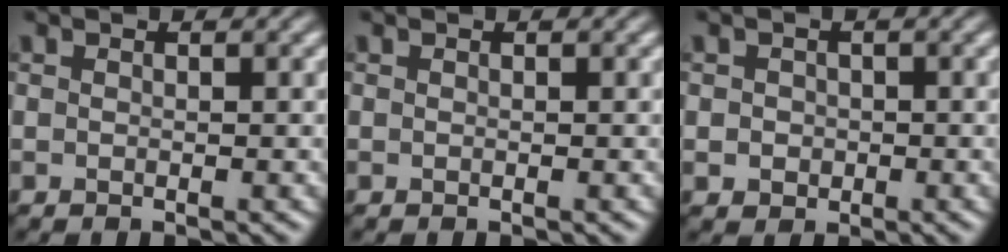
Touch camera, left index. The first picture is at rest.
{"total": 0.0}
{"total": 1.3, "force": [-0.4, 1.1, 0.3], "torque": [-0.002, -0.009, -0.007]}